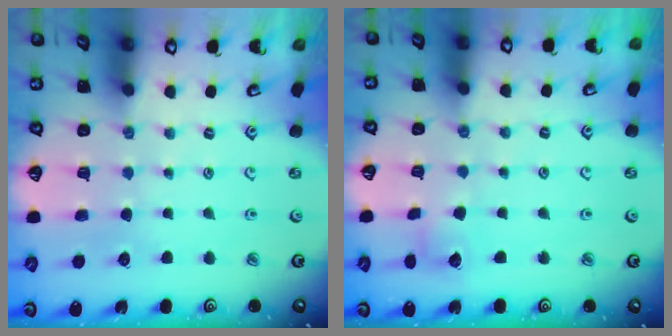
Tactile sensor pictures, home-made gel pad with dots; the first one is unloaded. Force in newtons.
{"total": 3.4, "press": 3.4, "slide": 0.4}